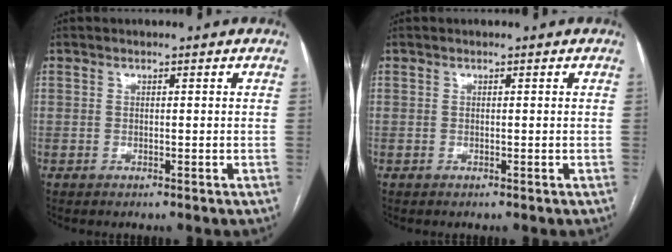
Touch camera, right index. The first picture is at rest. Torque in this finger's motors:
{"motor_torque": [0.00, 0.00, 0.00, 0.00]}